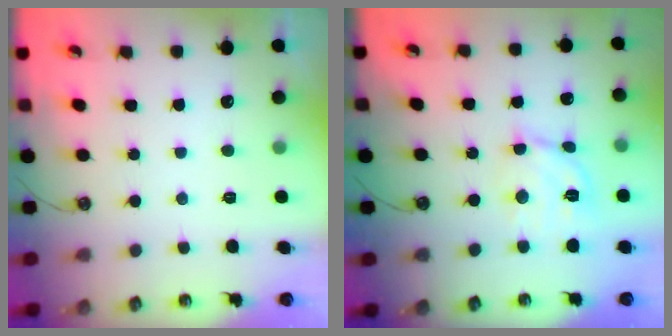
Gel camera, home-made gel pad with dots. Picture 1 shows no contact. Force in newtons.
{"total": 12.1, "press": 12.0, "slide": 1.4}